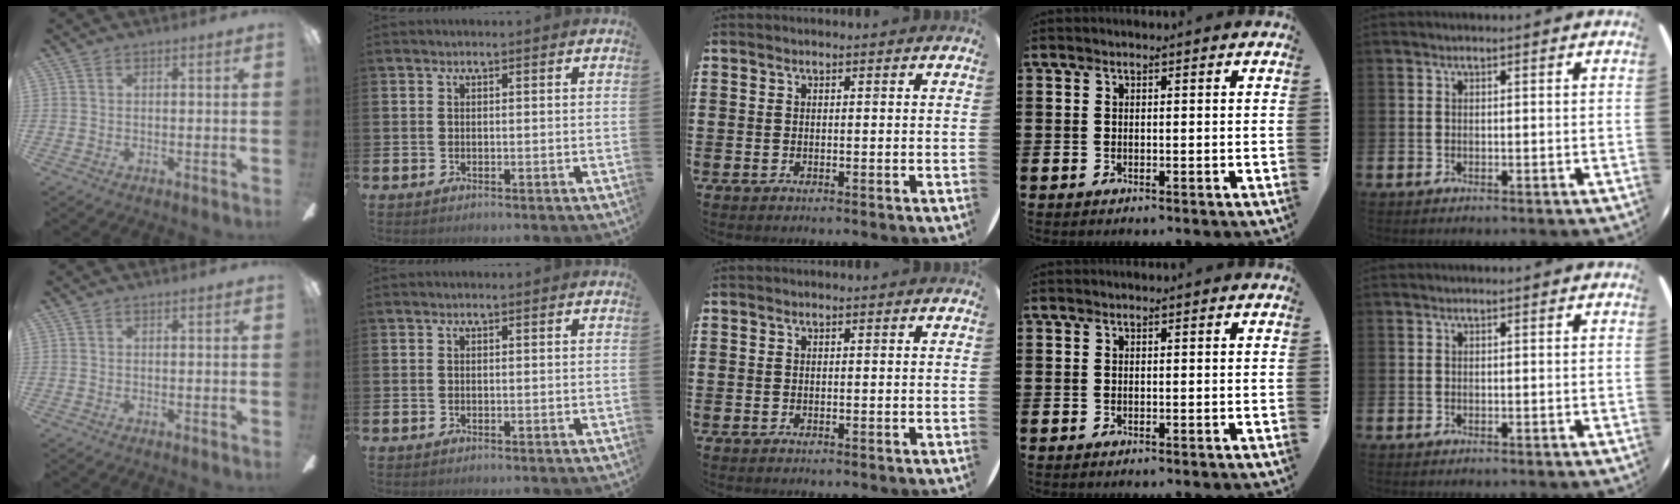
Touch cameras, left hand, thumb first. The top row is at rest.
{}